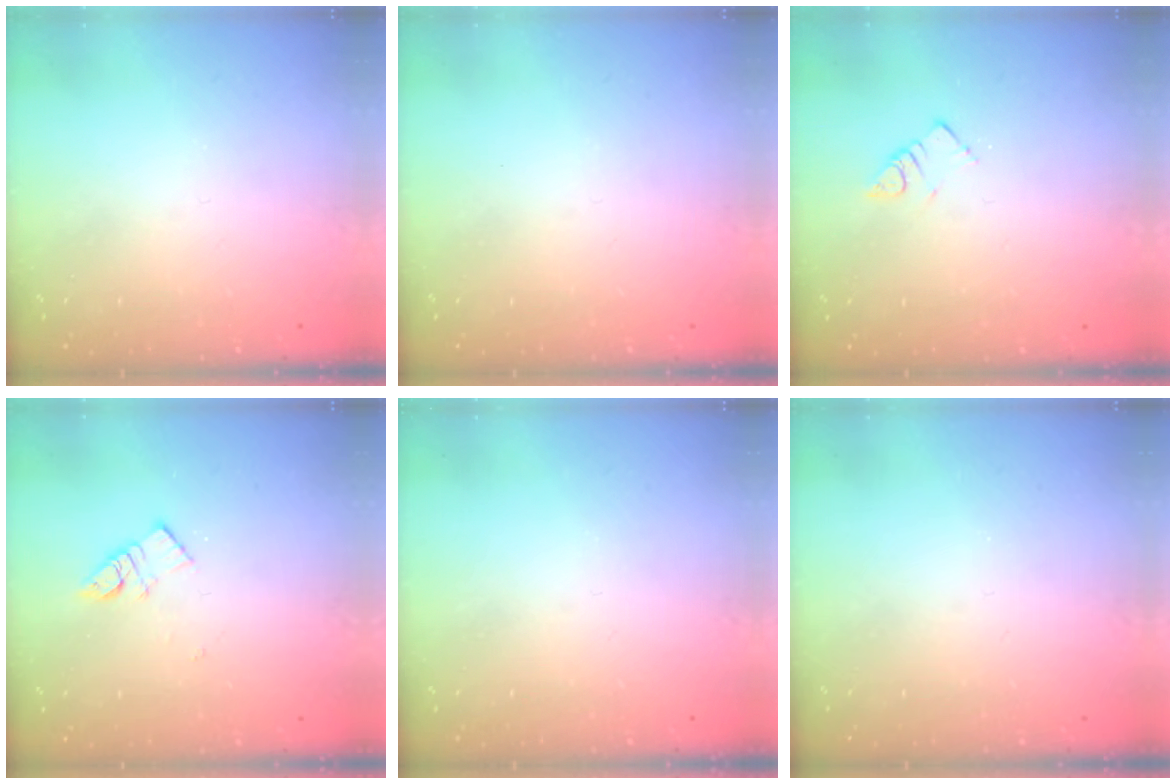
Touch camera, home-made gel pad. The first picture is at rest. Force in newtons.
{"total": 0.0}
{"total": 3.2, "press": 3.1, "slide": 0.5}
{"total": 7.1, "press": 7.1, "slide": 0.2}
{"total": 0.0}
{"total": 0.0}